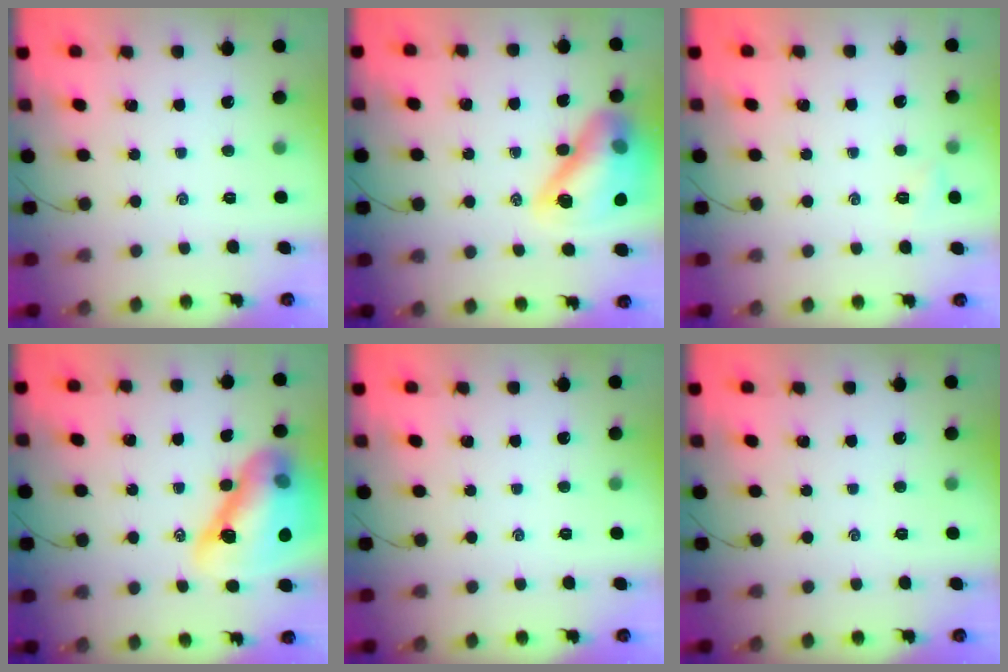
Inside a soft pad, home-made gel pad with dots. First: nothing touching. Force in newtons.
{"total": 18.0, "press": 17.4, "slide": 4.6}
{"total": 2.8, "press": 2.7, "slide": 0.8}
{"total": 19.3, "press": 18.5, "slide": 5.4}
{"total": 0.0}
{"total": 0.0}